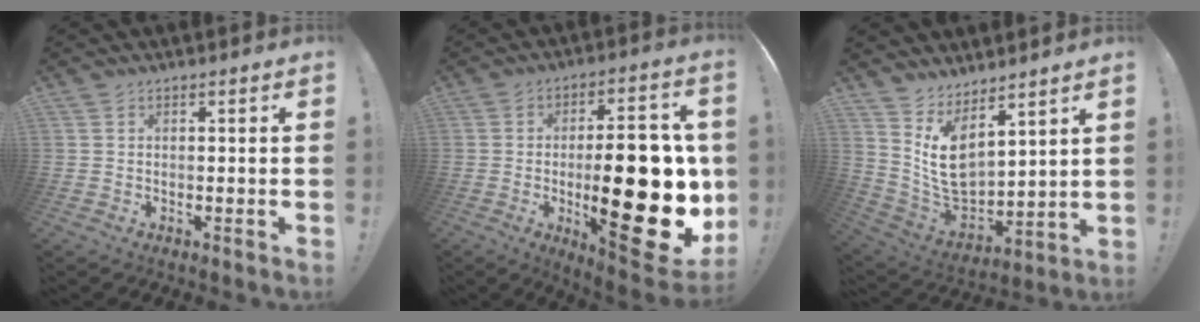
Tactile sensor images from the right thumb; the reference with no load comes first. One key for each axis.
{"total": 29.3, "fx": -2.7, "fy": 10.8, "fz": 27.1, "tx": -0.413, "ty": -0.005, "tz": -0.029}
{"total": 11.1, "fx": 5.6, "fy": 7.3, "fz": 6.2, "tx": -0.116, "ty": -0.062, "tz": 0.115}